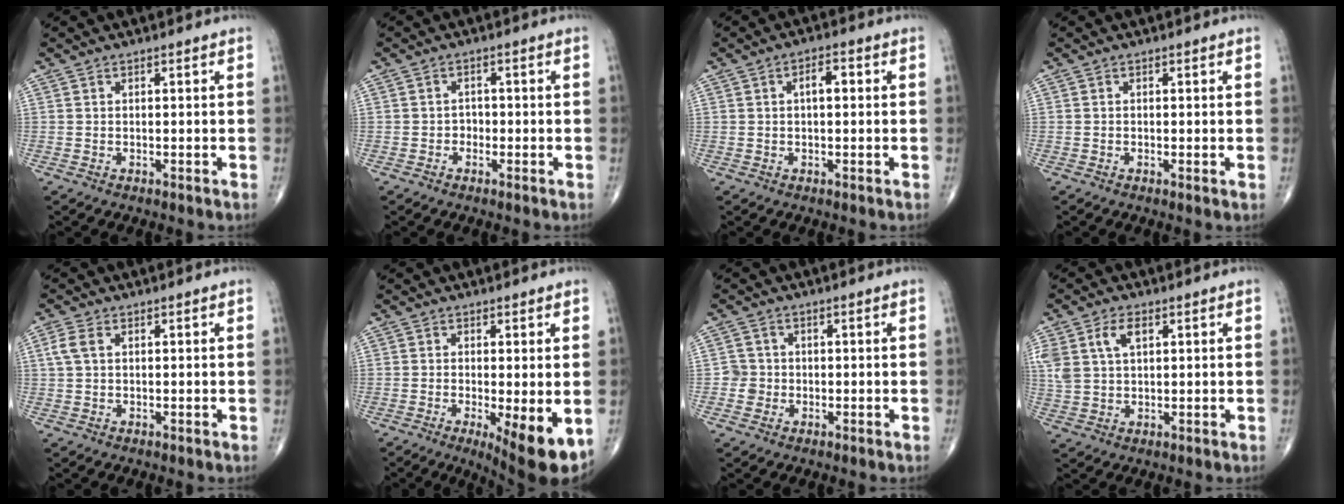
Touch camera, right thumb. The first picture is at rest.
{"total": 1.6, "force": [-0.7, 1.3, 0.6], "torque": [0.002, 0.007, -0.017]}
{"total": 3.4, "force": [0.5, 1.6, 2.9], "torque": [-0.043, 0.009, 0.005]}
{"total": 0.6, "force": [0.0, 0.1, 0.6], "torque": [-0.016, -0.004, -0.004]}
{"total": 2.9, "force": [0.8, 1.8, 2.2], "torque": [-0.061, 0.012, 0.015]}
{"total": 9.6, "force": [-3.0, 2.5, 8.8], "torque": [-0.126, -0.023, -0.041]}
{"total": 2.6, "force": [-0.5, 2.6, 0.1], "torque": [0.019, 0.009, -0.013]}
{"total": 8.1, "force": [3.1, 4.7, 5.8], "torque": [-0.129, 0.003, 0.065]}